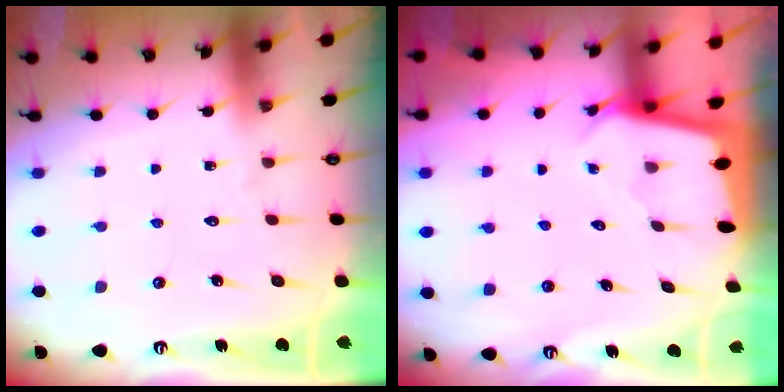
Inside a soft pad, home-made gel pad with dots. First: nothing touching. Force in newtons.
{"total": 2.2, "press": 2.2, "slide": 0.1}